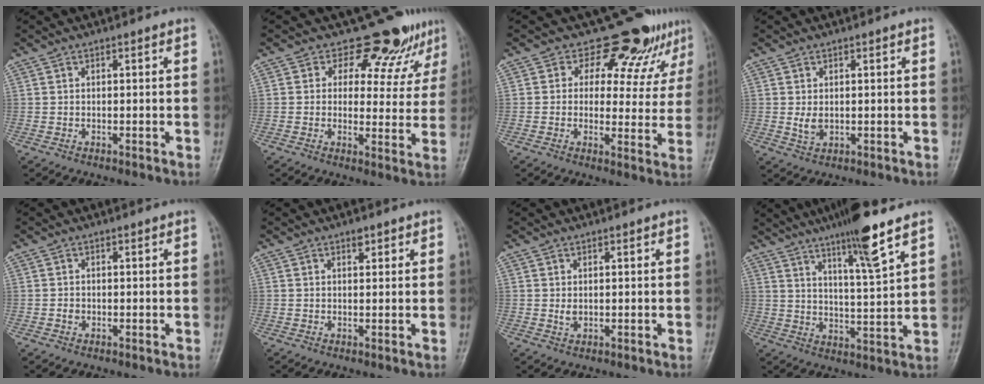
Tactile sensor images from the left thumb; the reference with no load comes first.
{"total": 10.4, "force": [8.3, 5.3, 3.2], "torque": [0.002, -0.056, 0.095]}
{"total": 12.1, "force": [9.2, 6.2, 5.0], "torque": [-0.020, -0.056, 0.107]}
{"total": 2.5, "force": [0.4, 1.8, 1.8], "torque": [-0.026, -0.008, 0.011]}
{"total": 1.0, "force": [-0.2, 0.9, 0.3], "torque": [-0.002, 0.002, -0.005]}
{"total": 1.8, "force": [1.1, 1.0, 1.0], "torque": [-0.004, -0.003, 0.014]}
{"total": 1.6, "force": [0.5, 1.1, 1.0], "torque": [-0.013, -0.005, 0.012]}
{"total": 11.4, "force": [7.6, 0.6, 8.5], "torque": [-0.141, -0.043, 0.129]}